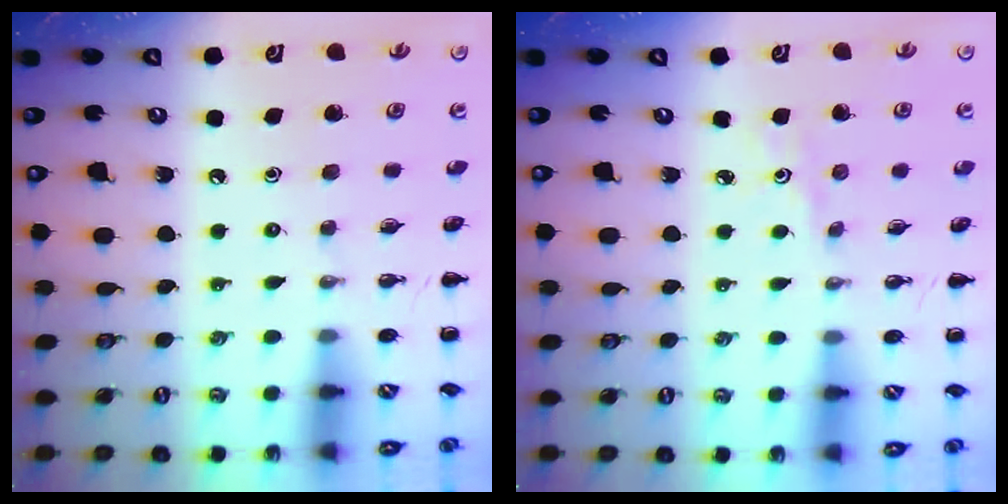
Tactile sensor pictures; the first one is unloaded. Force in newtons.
{"total": 2.2, "press": 2.1, "slide": 0.7}